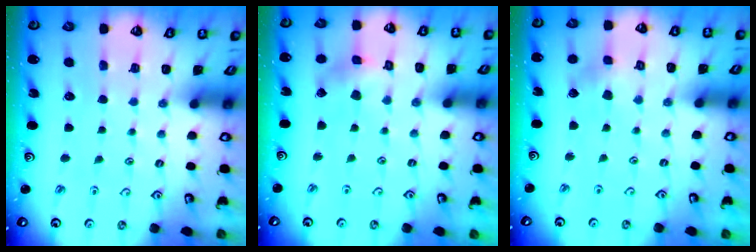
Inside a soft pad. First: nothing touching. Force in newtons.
{"total": 2.5, "press": 2.5, "slide": 0.3}
{"total": 2.9, "press": 2.9, "slide": 0.4}